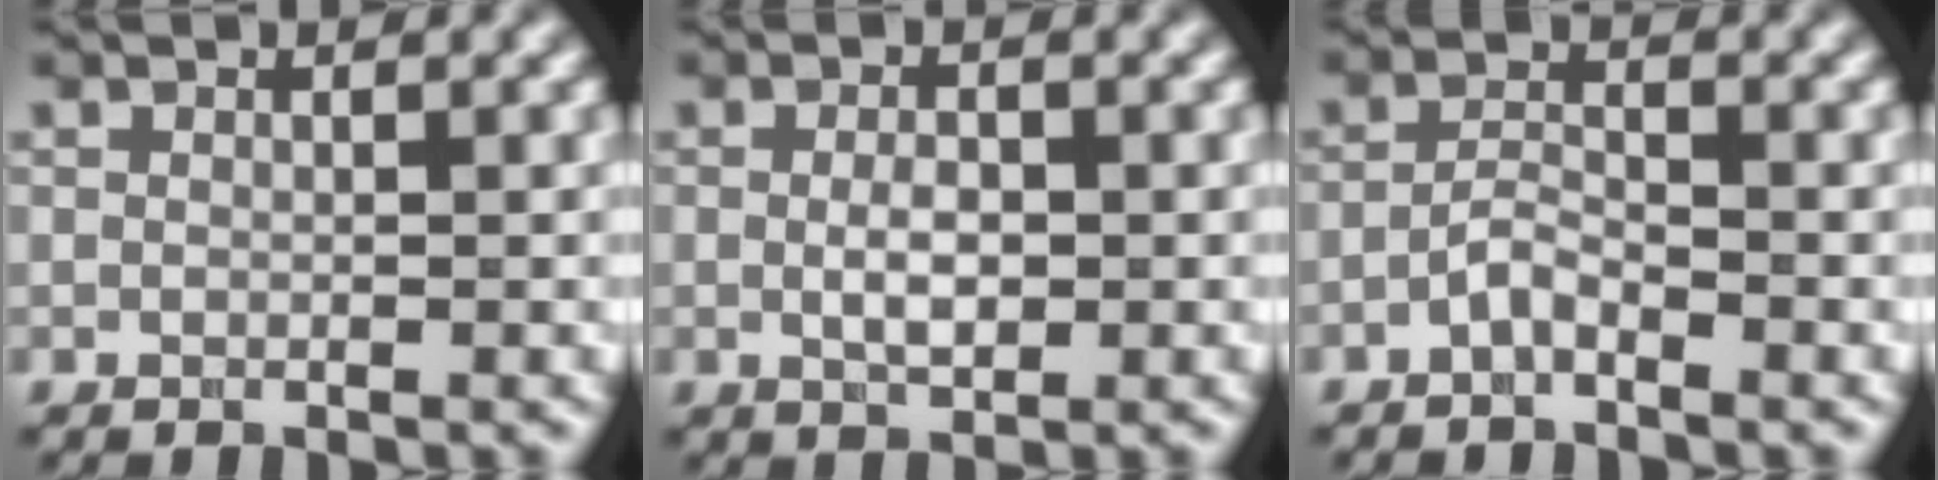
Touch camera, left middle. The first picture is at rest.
{"total": 2.4, "force": [-0.1, 1.1, 2.1], "torque": [-0.042, -0.004, -0.002]}
{"total": 1.8, "force": [-1.3, 0.5, 1.2], "torque": [-0.026, 0.006, -0.029]}